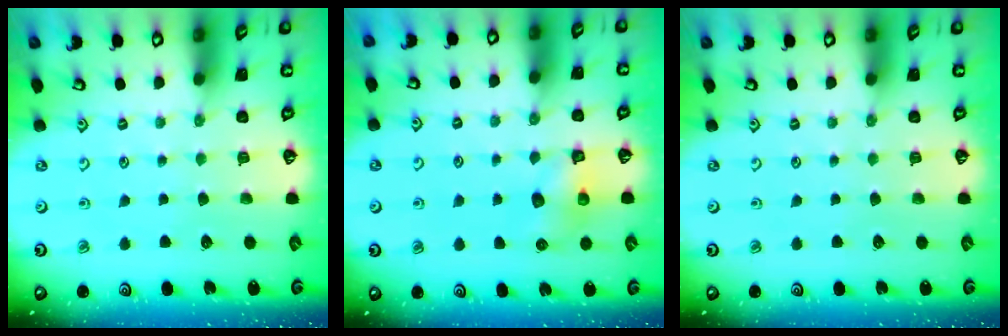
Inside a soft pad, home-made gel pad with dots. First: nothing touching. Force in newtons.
{"total": 6.7, "press": 6.7, "slide": 0.4}
{"total": 0.0}